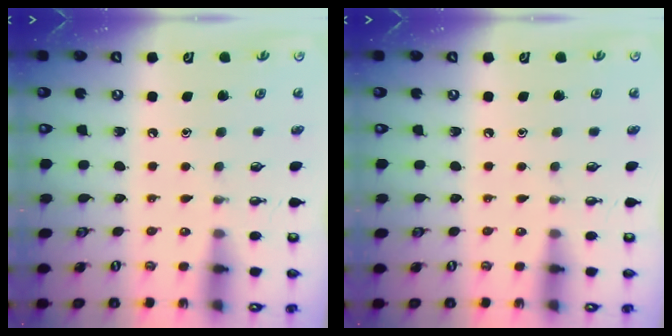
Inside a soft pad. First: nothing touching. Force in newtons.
{"total": 0.0}